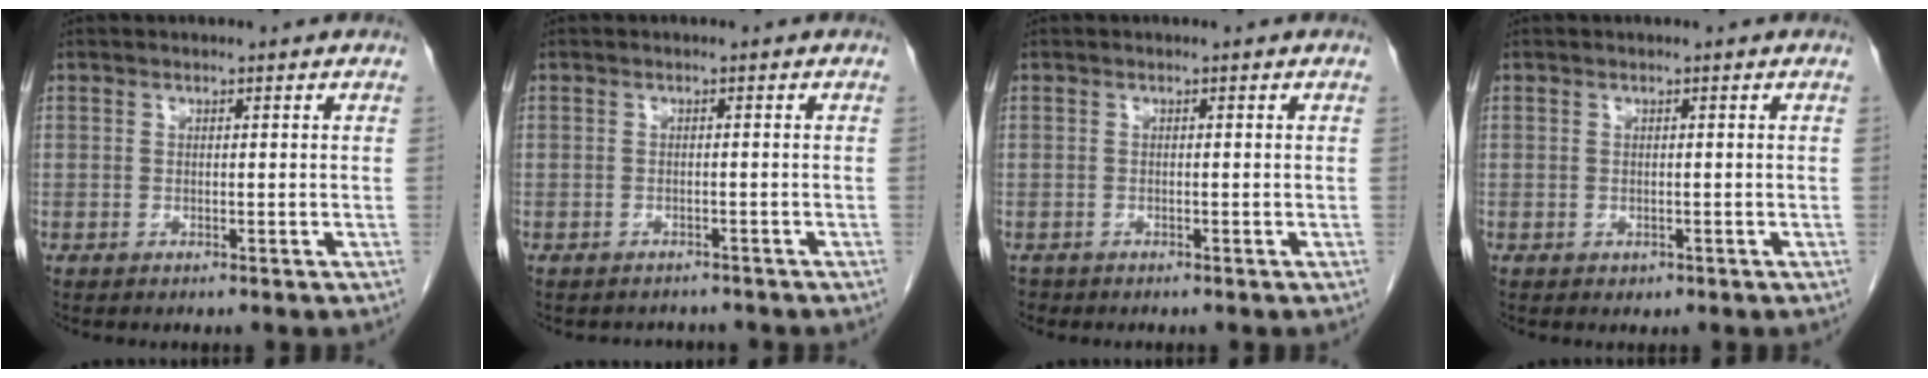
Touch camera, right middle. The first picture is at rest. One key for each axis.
{"total": 2.7, "fx": -2.4, "fy": 1.1, "fz": 0.0, "tx": -0.002, "ty": 0.000, "tz": -0.033}
{"total": 0.7, "fx": -0.6, "fy": 0.4, "fz": 0.0, "tx": -0.007, "ty": 0.001, "tz": -0.011}
{"total": 0.6, "fx": -0.2, "fy": 0.5, "fz": 0.2, "tx": -0.004, "ty": 0.001, "tz": -0.001}